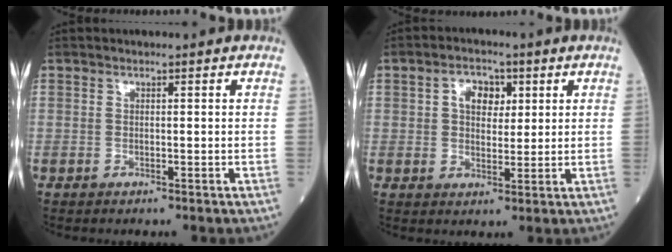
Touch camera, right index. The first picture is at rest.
{"total": 5.0, "force": [1.7, 3.3, 3.4], "torque": [-0.055, 0.013, 0.028]}